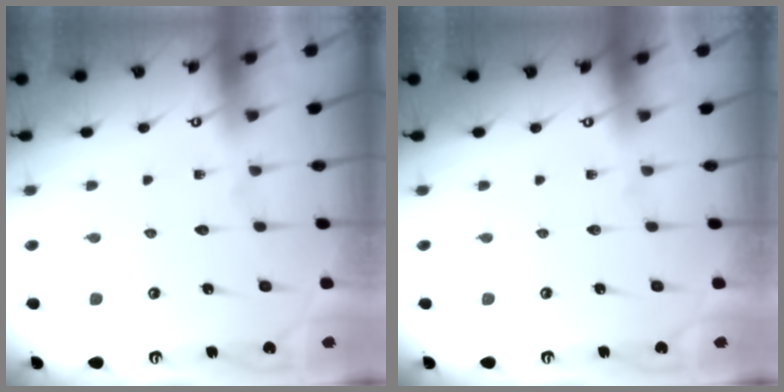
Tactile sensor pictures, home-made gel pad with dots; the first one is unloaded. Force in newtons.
{"total": 0.0}